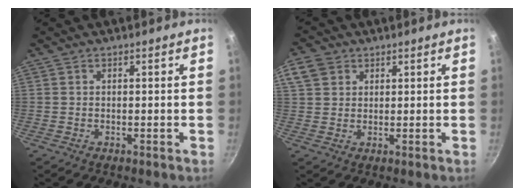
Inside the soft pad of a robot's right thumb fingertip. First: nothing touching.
{"total": 5.5, "force": [2.4, 4.4, 2.4], "torque": [-0.034, 0.001, 0.040]}